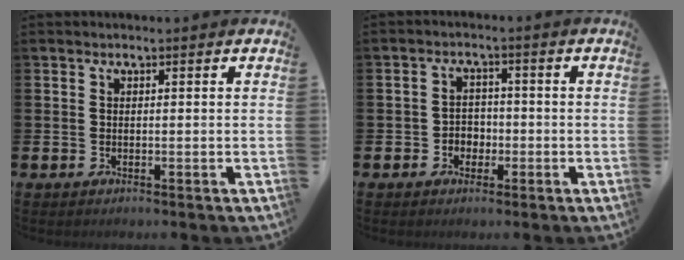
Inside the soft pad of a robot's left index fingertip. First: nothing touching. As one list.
[{"total": 2.6, "force": [-1.2, 2.2, 0.7], "torque": [-0.018, 0.006, -0.030]}]